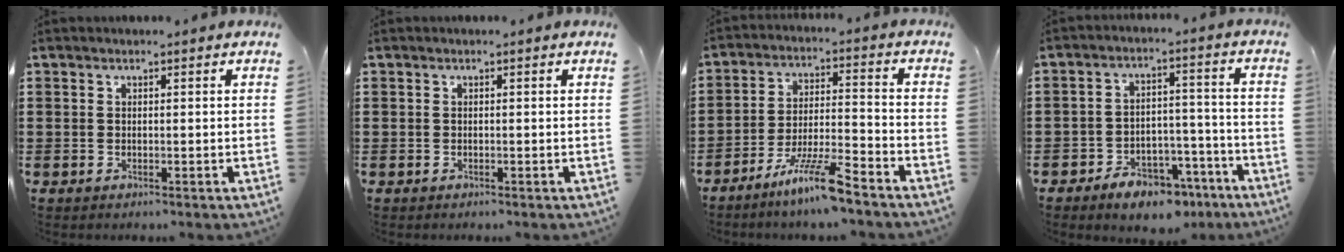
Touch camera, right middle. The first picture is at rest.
{"total": 0.0}
{"total": 8.6, "force": [-6.5, 0.4, 5.6], "torque": [-0.113, -0.005, -0.125]}
{"total": 6.2, "force": [-5.2, 2.4, 2.3], "torque": [-0.034, 0.023, -0.096]}